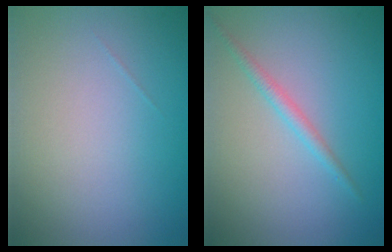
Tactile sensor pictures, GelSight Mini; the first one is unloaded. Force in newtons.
{"total": 1.3, "press": 1.3, "slide": 0.1}